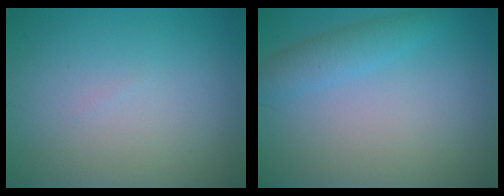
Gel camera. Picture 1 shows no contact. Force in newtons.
{"total": 2.2, "press": 2.2, "slide": 0.2}